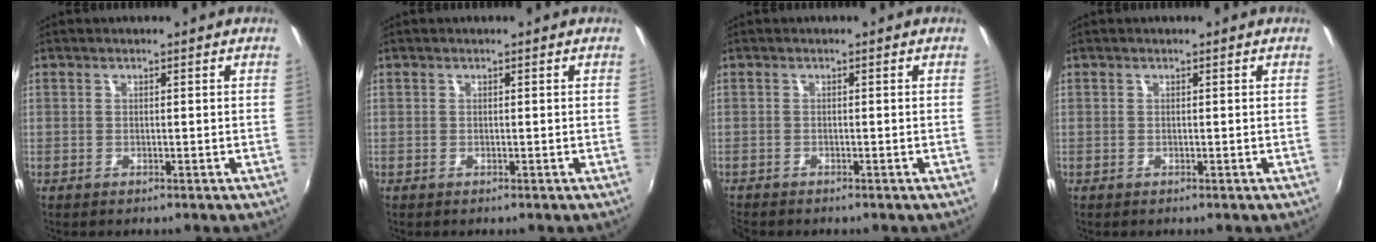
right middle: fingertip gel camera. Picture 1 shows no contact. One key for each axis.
{"total": 0.0}
{"total": 1.7, "fx": -1.6, "fy": 0.3, "fz": 0.3, "tx": -0.010, "ty": -0.013, "tz": -0.032}
{"total": 0.0}